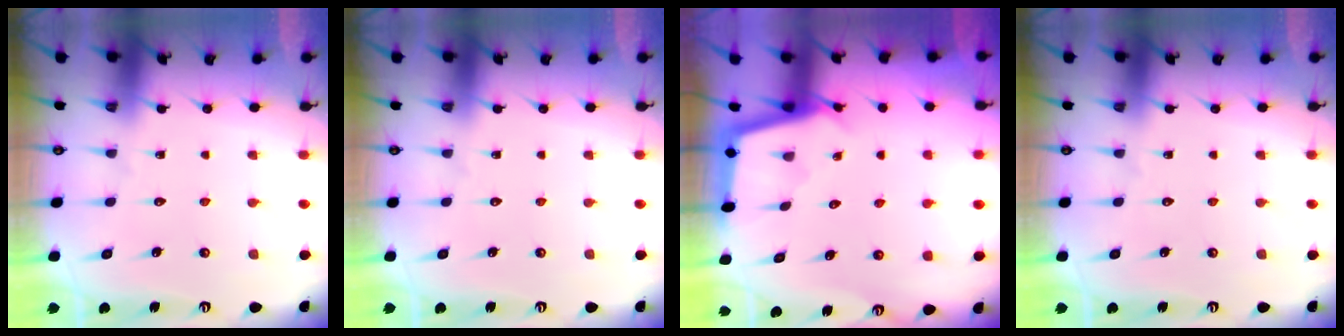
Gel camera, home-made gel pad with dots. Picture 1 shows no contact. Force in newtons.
{"total": 0.0}
{"total": 2.8, "press": 2.7, "slide": 0.3}
{"total": 0.0}